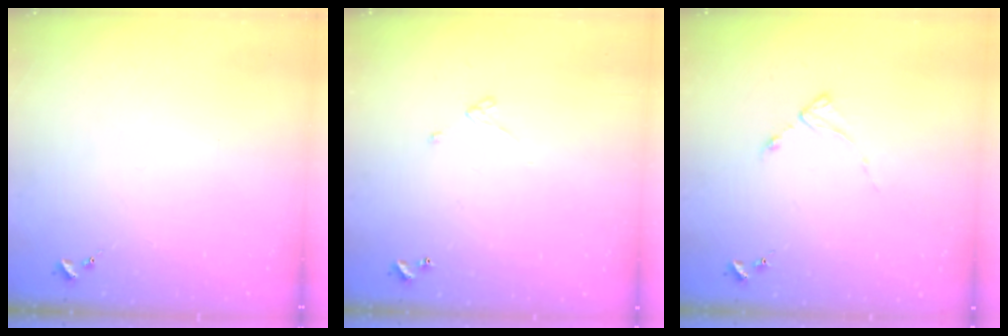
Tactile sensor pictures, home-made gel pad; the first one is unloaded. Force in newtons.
{"total": 2.6, "press": 2.6, "slide": 0.2}
{"total": 2.7, "press": 2.7, "slide": 0.4}